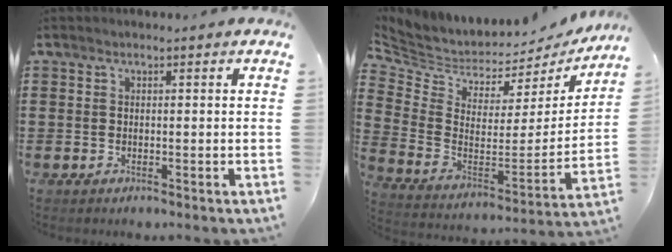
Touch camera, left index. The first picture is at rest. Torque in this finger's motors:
{"motor_torque": [-1.04, 1.10, -0.13, 0.00]}